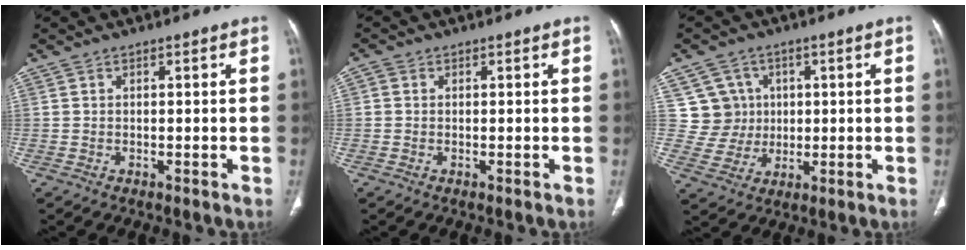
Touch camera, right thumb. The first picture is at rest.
{"total": 1.0, "force": [0.1, 0.9, 0.4], "torque": [-0.006, 0.001, 0.000]}
{"total": 7.2, "force": [1.8, 7.0, 0.8], "torque": [0.022, -0.001, 0.036]}